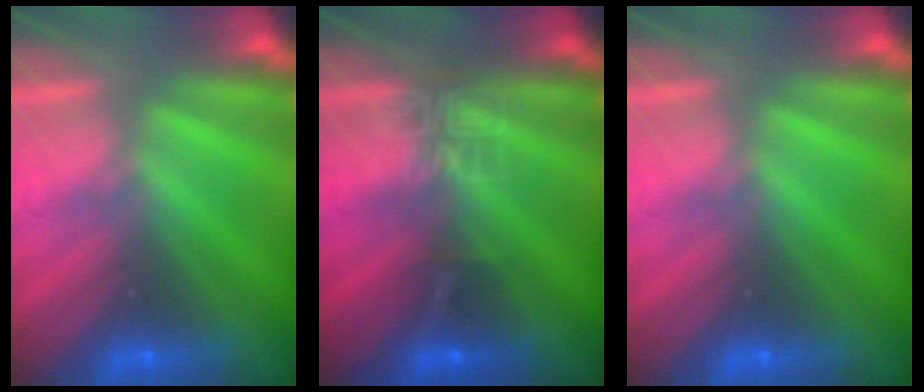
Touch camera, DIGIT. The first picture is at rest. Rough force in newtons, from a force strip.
{"total": 4.6}
{"total": 0.0}